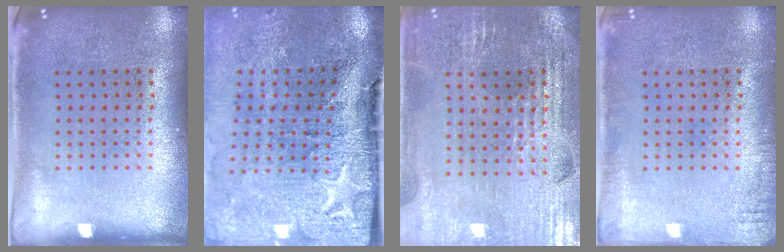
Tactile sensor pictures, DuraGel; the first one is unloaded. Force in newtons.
{"total": 5.0, "press": 3.9, "slide": 3.1}
{"total": 2.9, "press": 2.8, "slide": 0.5}
{"total": 1.4, "press": 1.4, "slide": 0.1}